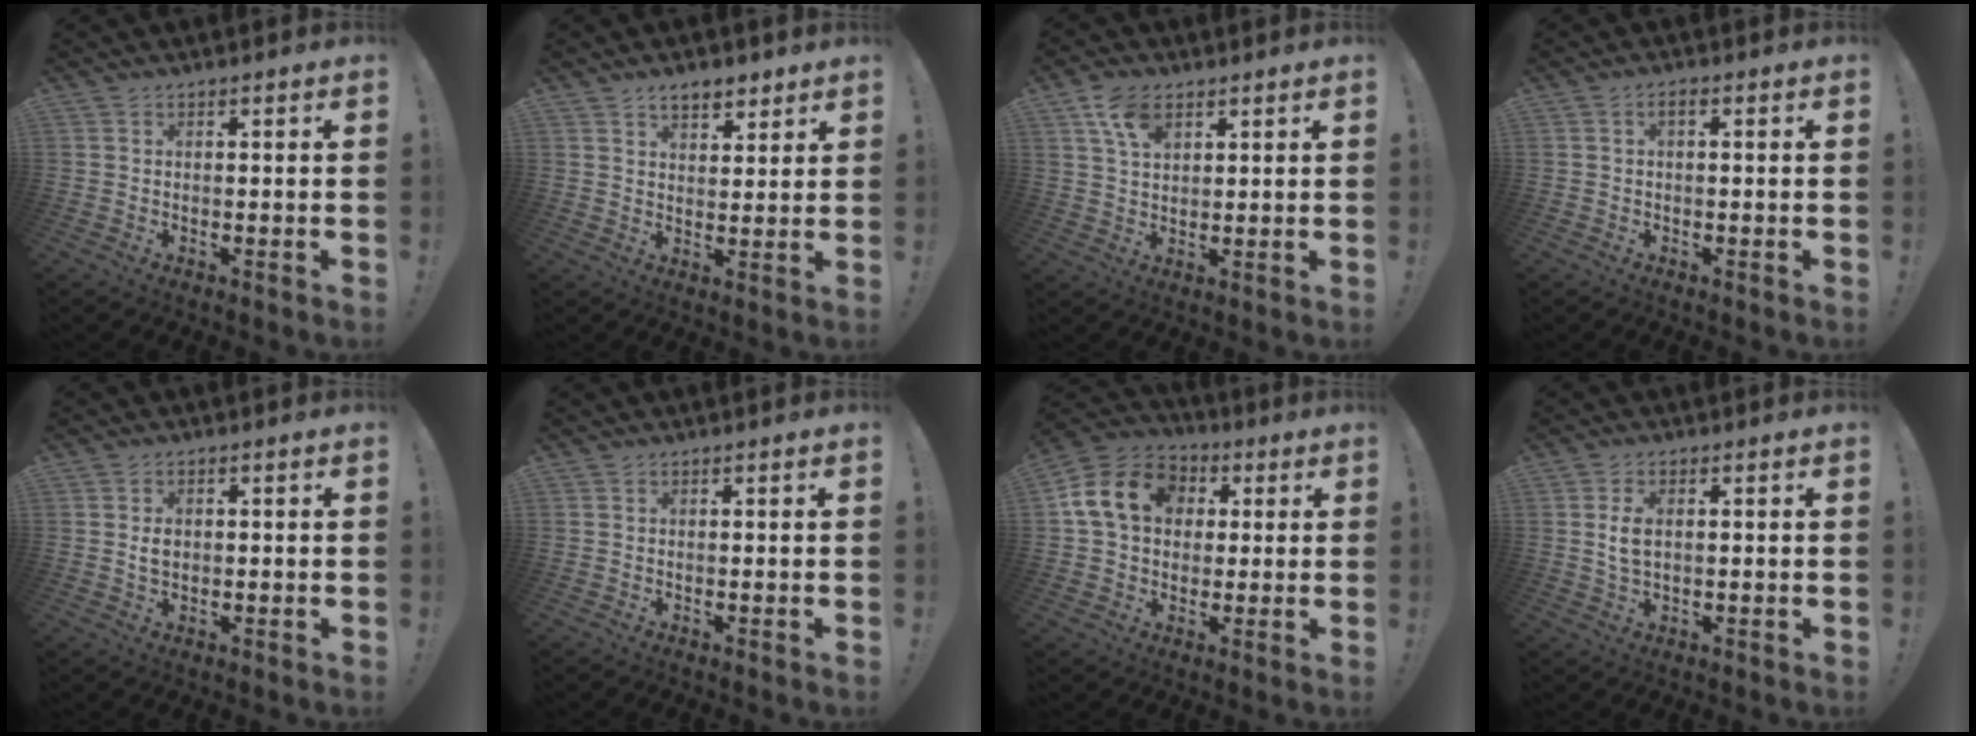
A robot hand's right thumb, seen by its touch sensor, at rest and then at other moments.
{"total": 6.0, "force": [4.3, 3.2, 2.7], "torque": [-0.032, -0.020, 0.076]}
{"total": 8.0, "force": [4.4, 4.8, 4.7], "torque": [-0.086, -0.008, 0.084]}
{"total": 1.4, "force": [-0.1, 0.3, 1.3], "torque": [-0.026, 0.004, -0.002]}
{"total": 2.5, "force": [0.4, 2.0, 1.4], "torque": [-0.012, 0.000, 0.004]}
{"total": 0.0}
{"total": 16.0, "force": [4.0, 12.3, 9.5], "torque": [-0.160, 0.014, 0.081]}
{"total": 4.2, "force": [0.7, 2.4, 3.4], "torque": [-0.062, -0.004, 0.006]}